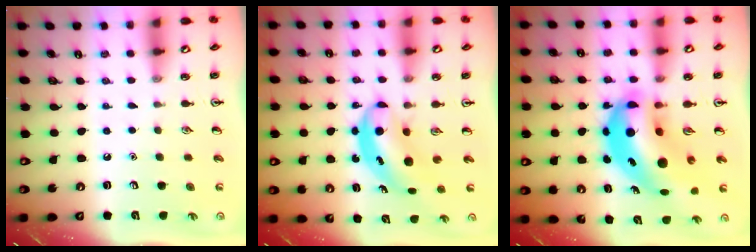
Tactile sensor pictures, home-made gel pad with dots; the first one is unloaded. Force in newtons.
{"total": 6.1, "press": 6.0, "slide": 1.2}
{"total": 14.2, "press": 13.6, "slide": 4.1}